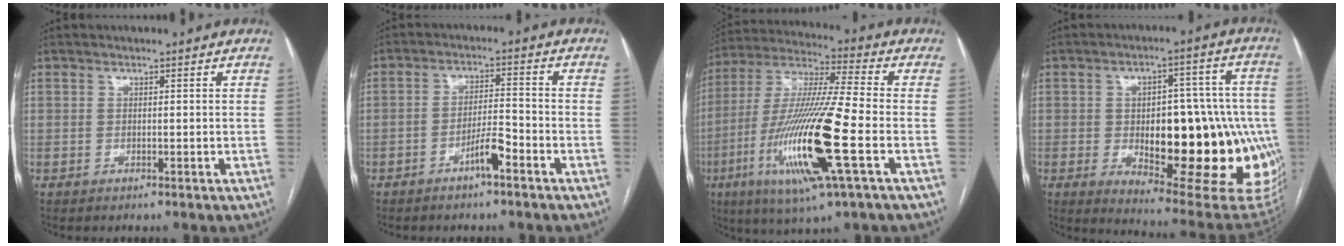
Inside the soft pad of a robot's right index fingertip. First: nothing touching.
{"total": 4.6, "force": [-2.8, 0.5, 3.6], "torque": [-0.065, 0.003, -0.051]}
{"total": 20.3, "force": [-6.1, 1.0, 19.3], "torque": [-0.414, -0.028, -0.115]}
{"total": 25.6, "force": [-4.0, 9.7, 23.4], "torque": [-0.235, 0.019, -0.024]}